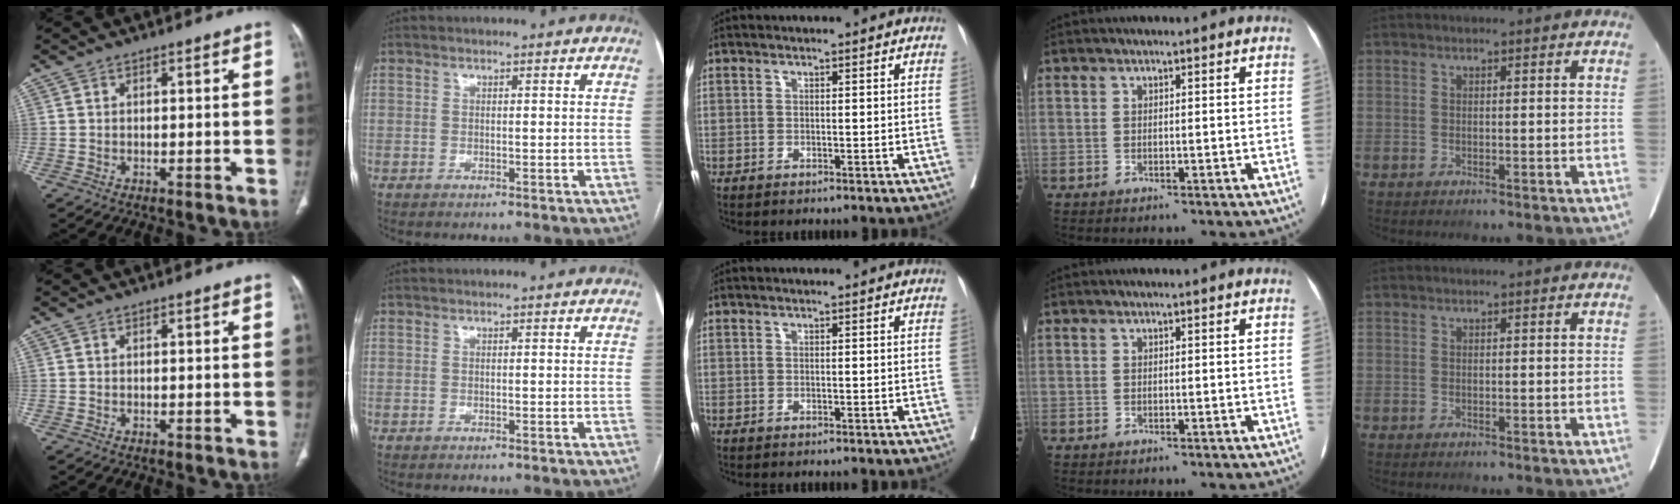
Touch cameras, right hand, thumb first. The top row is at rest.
{}